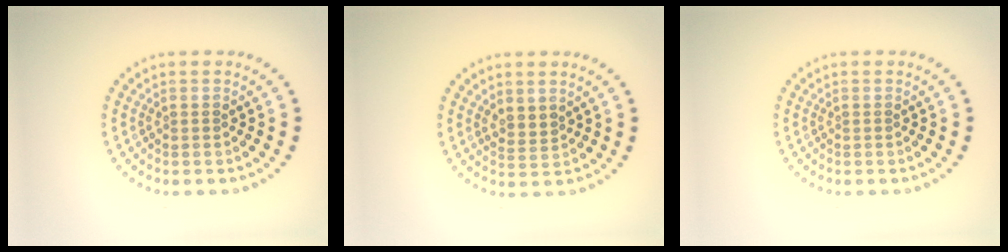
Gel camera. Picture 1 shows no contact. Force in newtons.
{"total": 1.6, "press": 1.3, "slide": 1.0}
{"total": 0.0}